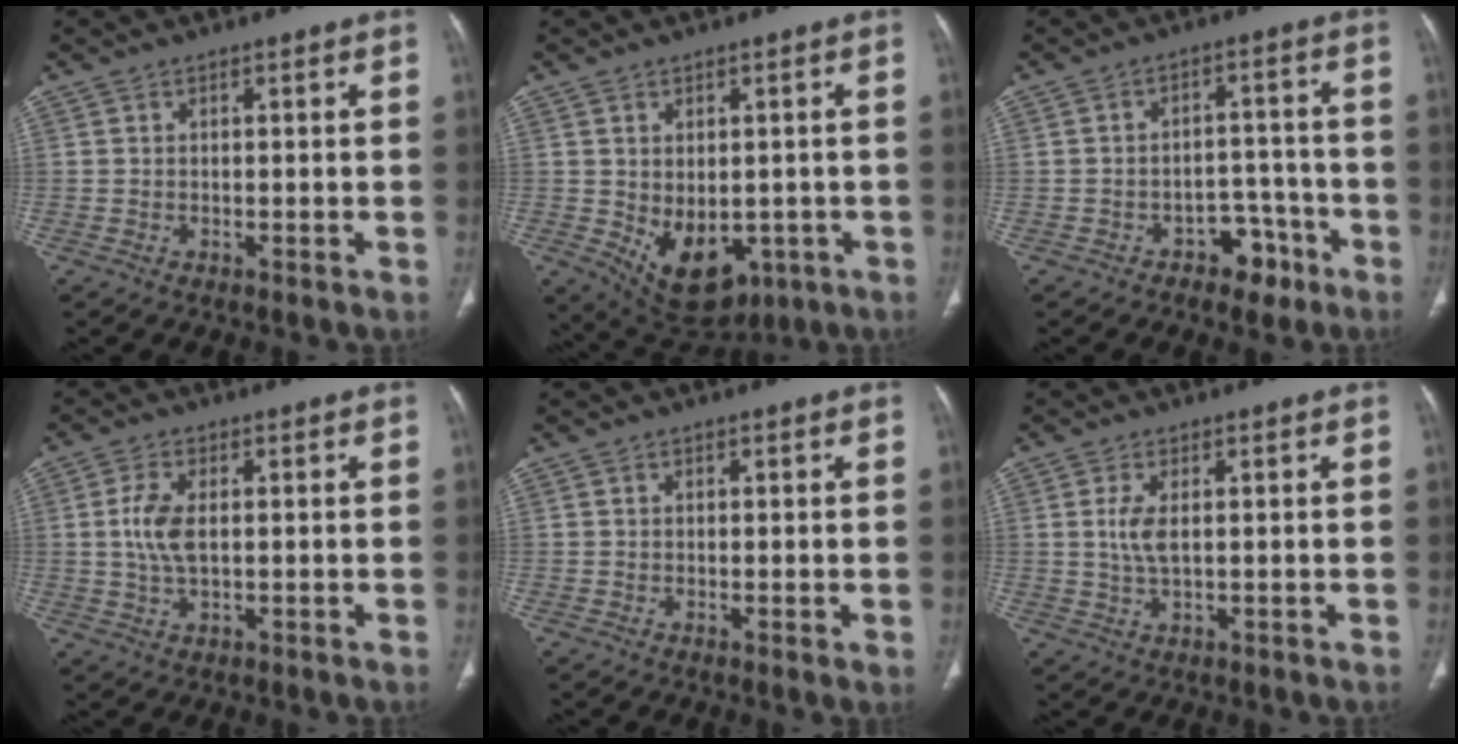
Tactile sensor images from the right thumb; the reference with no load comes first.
{"total": 11.6, "force": [-2.6, 7.6, 8.3], "torque": [-0.102, -0.007, -0.011]}
{"total": 6.3, "force": [-3.9, 4.1, 2.7], "torque": [-0.006, 0.044, -0.054]}
{"total": 5.9, "force": [0.5, 3.0, 5.1], "torque": [-0.114, 0.000, 0.010]}
{"total": 0.8, "force": [0.0, 0.1, 0.8], "torque": [-0.019, -0.006, -0.001]}
{"total": 3.9, "force": [0.6, 1.5, 3.5], "torque": [-0.085, -0.003, 0.017]}